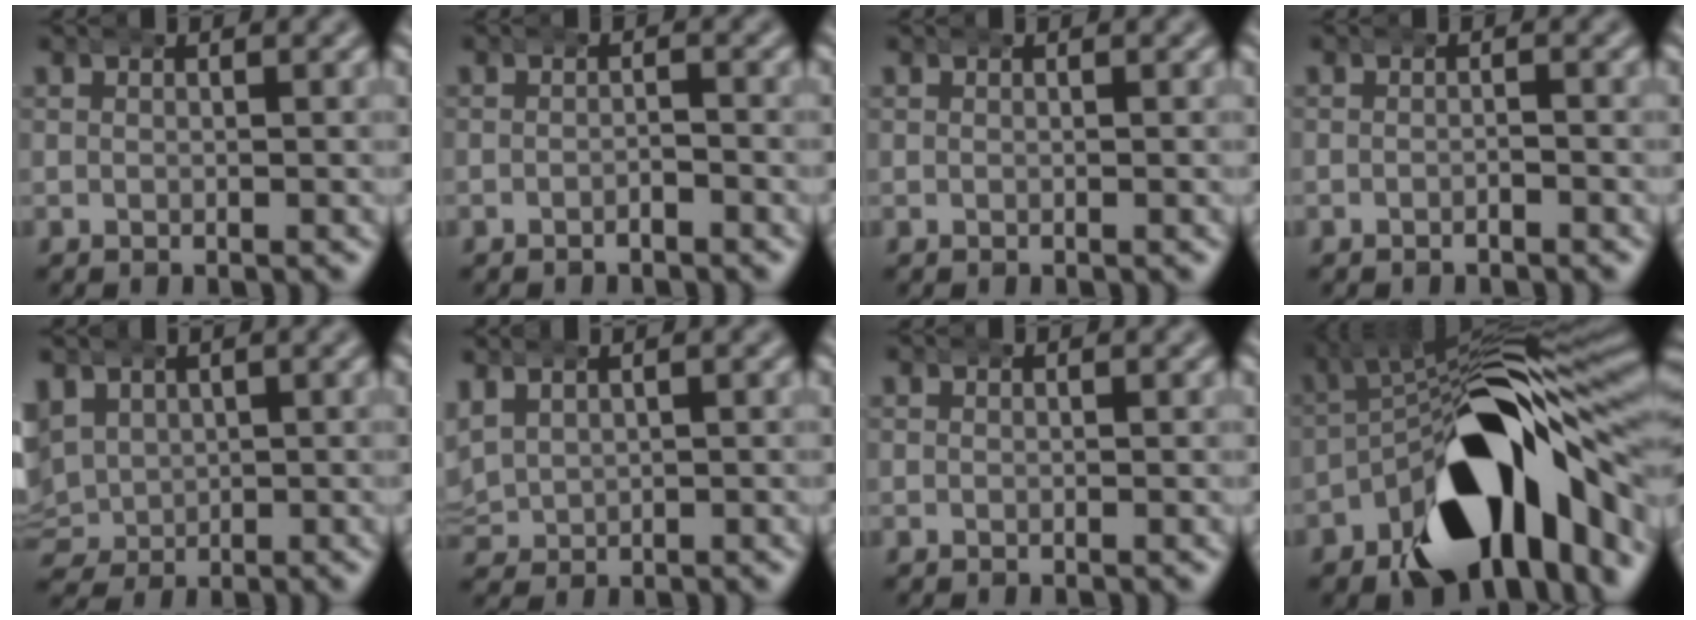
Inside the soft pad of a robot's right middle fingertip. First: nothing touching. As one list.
[{"total": 1.0, "force": [-0.9, 0.4, 0.4], "torque": [-0.006, 0.002, -0.015]}, {"total": 0.0}, {"total": 0.7, "force": [-0.6, 0.2, 0.3], "torque": [-0.008, 0.001, -0.011]}, {"total": 5.6, "force": [0.5, 4.9, 2.6], "torque": [-0.094, -0.028, 0.025]}, {"total": 4.6, "force": [1.3, 3.9, 2.0], "torque": [-0.071, -0.004, 0.028]}, {"total": 0.0}, {"total": 16.2, "force": [-5.3, 7.2, 13.5], "torque": [-0.185, -0.004, -0.071]}]